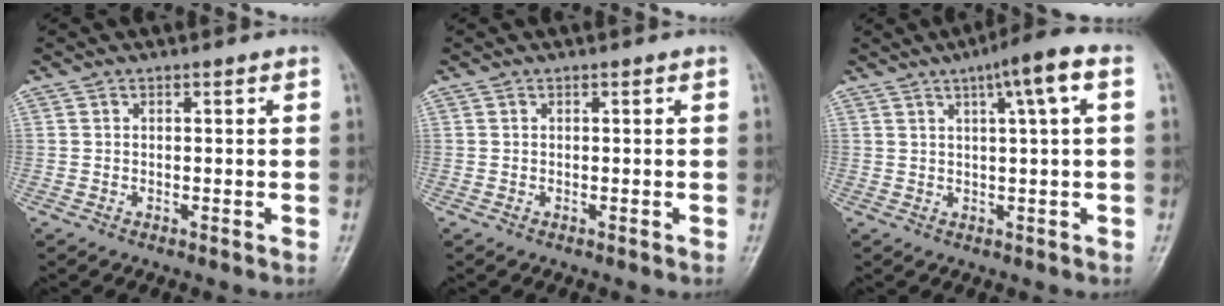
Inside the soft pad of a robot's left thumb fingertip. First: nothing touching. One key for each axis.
{"total": 0.0}
{"total": 7.4, "fx": 2.8, "fy": 0.3, "fz": 6.8, "tx": -0.113, "ty": 0.012, "tz": 0.041}